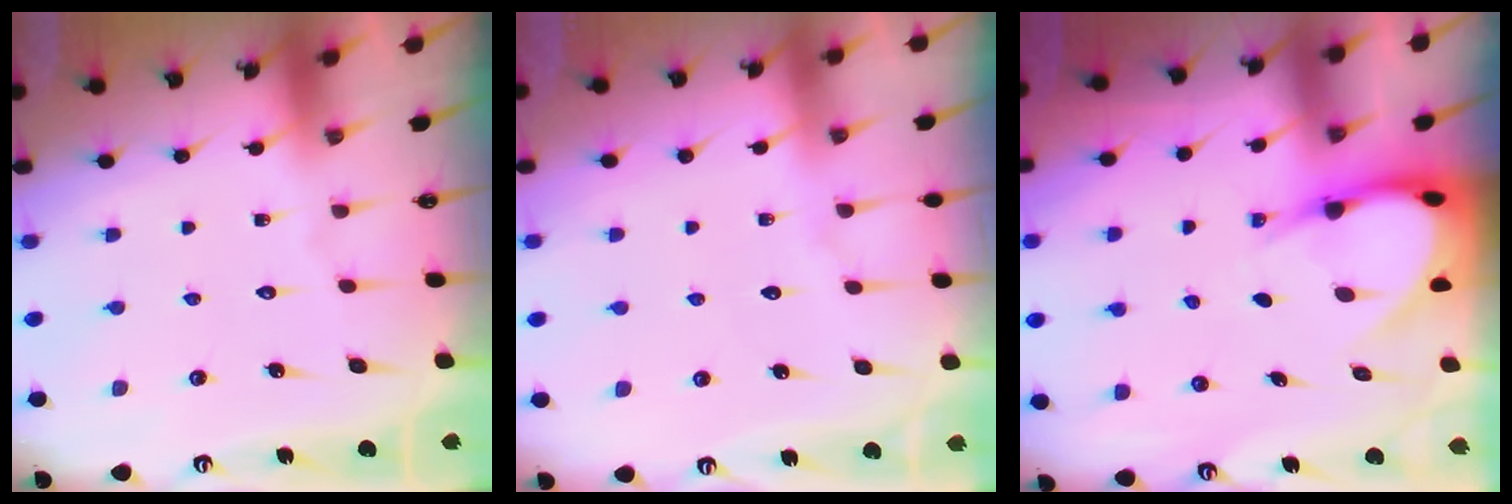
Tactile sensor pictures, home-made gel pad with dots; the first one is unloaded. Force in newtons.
{"total": 4.4, "press": 4.4, "slide": 0.6}
{"total": 6.3, "press": 6.3, "slide": 0.5}